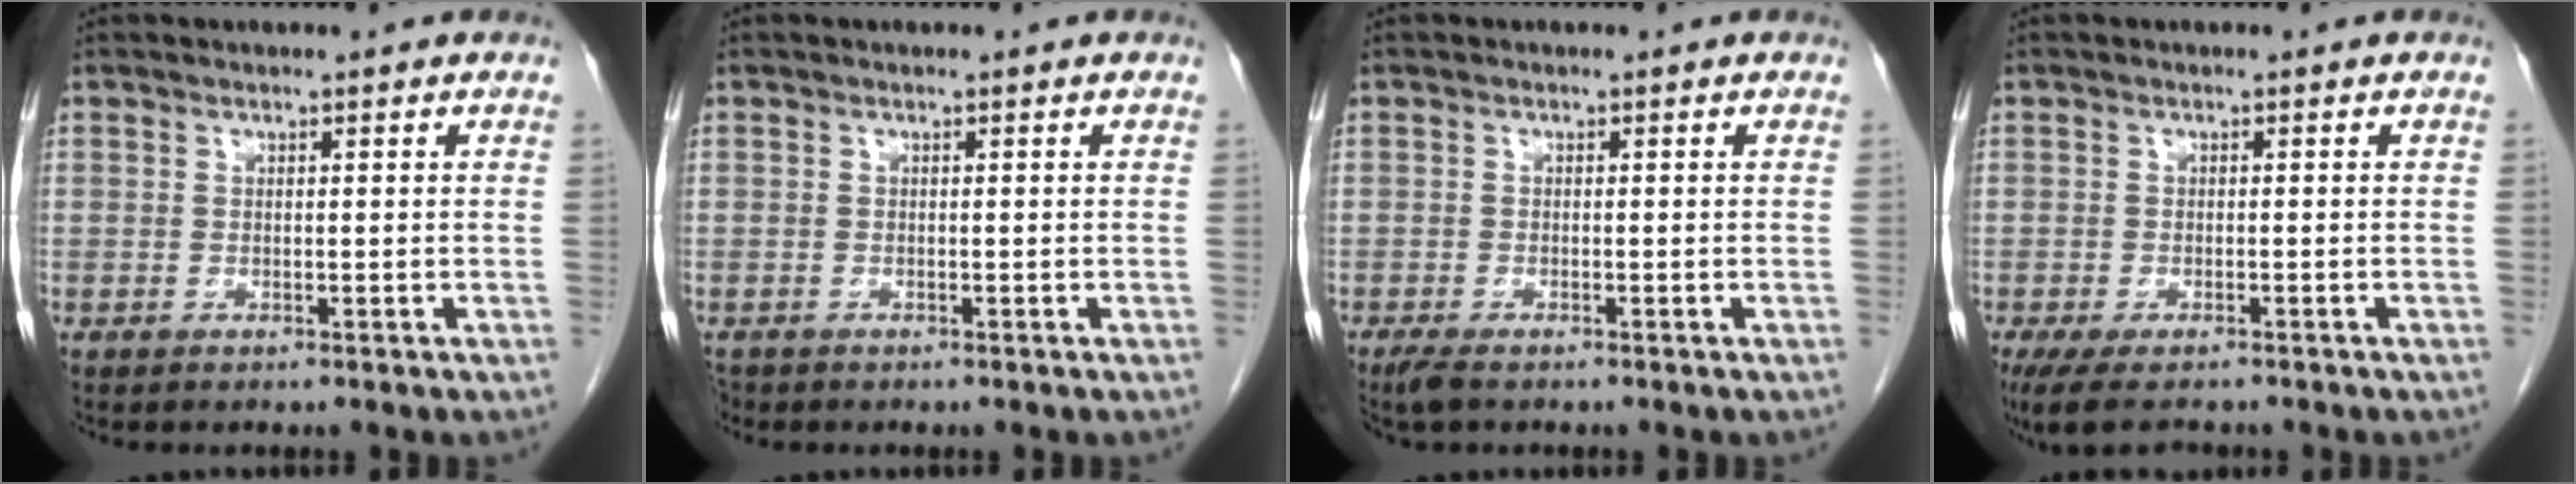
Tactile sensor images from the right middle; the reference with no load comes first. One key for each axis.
{"total": 1.1, "fx": -0.9, "fy": 0.5, "fz": 0.2, "tx": -0.008, "ty": -0.002, "tz": -0.015}
{"total": 2.2, "fx": -1.6, "fy": 0.6, "fz": 1.3, "tx": -0.031, "ty": -0.007, "tz": -0.029}
{"total": 6.5, "fx": -5.3, "fy": 1.7, "fz": 3.4, "tx": -0.053, "ty": -0.013, "tz": -0.083}